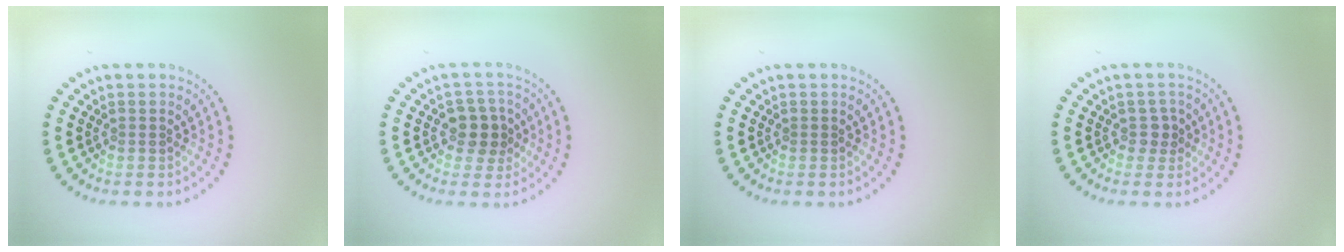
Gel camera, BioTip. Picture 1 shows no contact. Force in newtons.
{"total": 2.9, "press": 2.7, "slide": 1.0}
{"total": 0.0}
{"total": 1.2, "press": 1.0, "slide": 0.7}